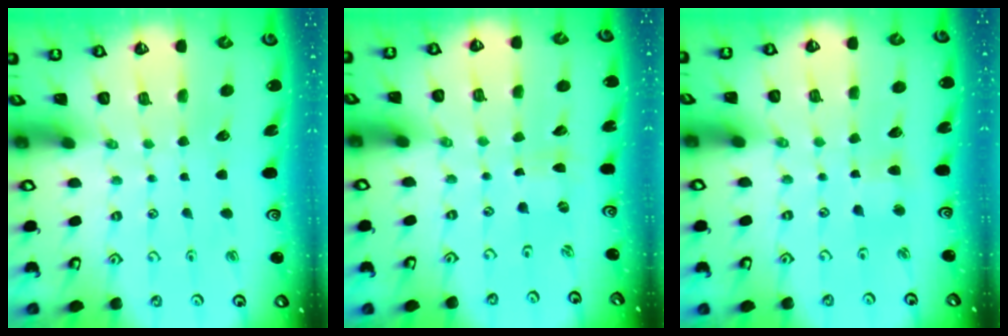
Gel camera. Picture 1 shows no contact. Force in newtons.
{"total": 0.0}
{"total": 2.5, "press": 2.4, "slide": 0.5}